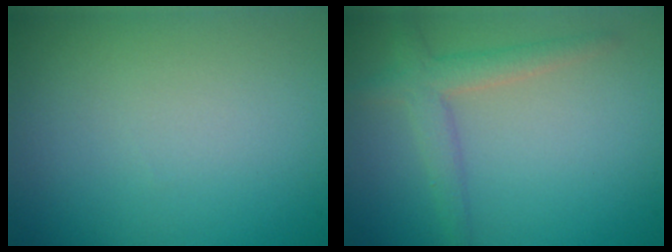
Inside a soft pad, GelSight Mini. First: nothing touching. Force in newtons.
{"total": 2.8, "press": 2.8, "slide": 0.1}